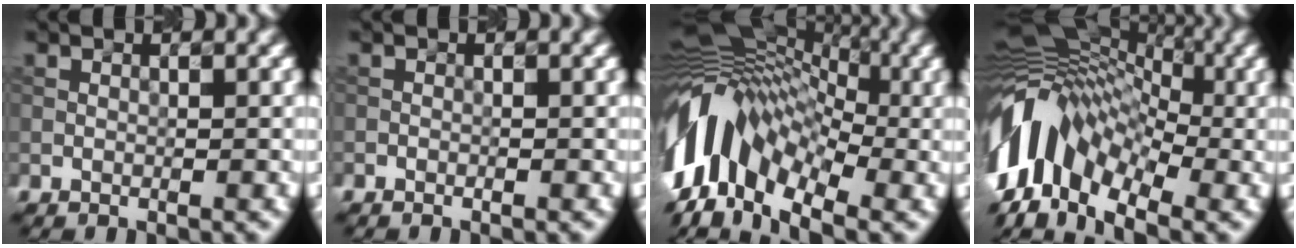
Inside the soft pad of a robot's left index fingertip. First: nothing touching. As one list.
[{"total": 0.0}, {"total": 13.0, "force": [-0.4, 8.0, 10.2], "torque": [-0.201, 0.028, -0.025]}, {"total": 12.5, "force": [-1.5, 7.9, 9.5], "torque": [-0.178, 0.024, -0.051]}]